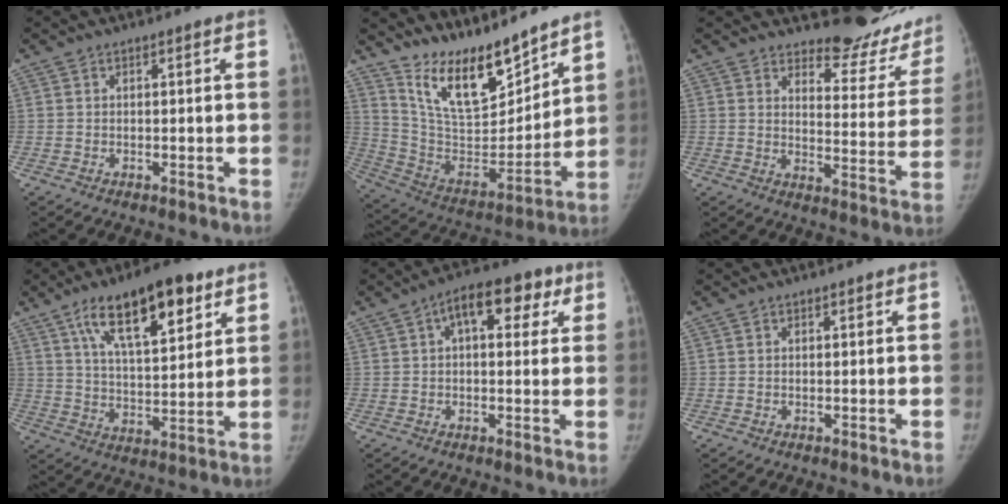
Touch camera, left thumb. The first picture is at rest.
{"total": 17.1, "force": [14.3, 4.9, 8.1], "torque": [-0.097, -0.105, 0.271]}
{"total": 17.1, "force": [15.7, 5.4, 4.1], "torque": [0.012, -0.154, 0.180]}
{"total": 17.4, "force": [9.4, 6.5, 13.1], "torque": [-0.178, -0.031, 0.158]}
{"total": 10.7, "force": [4.0, 5.7, 8.2], "torque": [-0.087, 0.020, 0.050]}
{"total": 0.0}